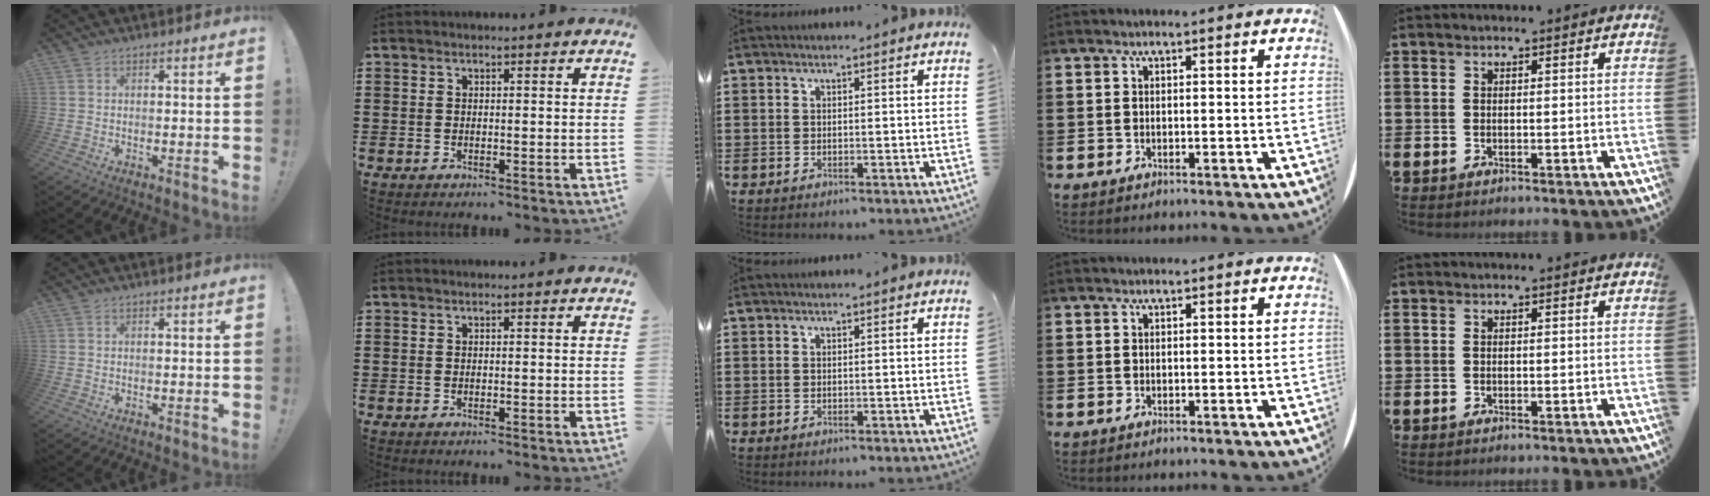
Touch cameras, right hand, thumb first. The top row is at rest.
{}